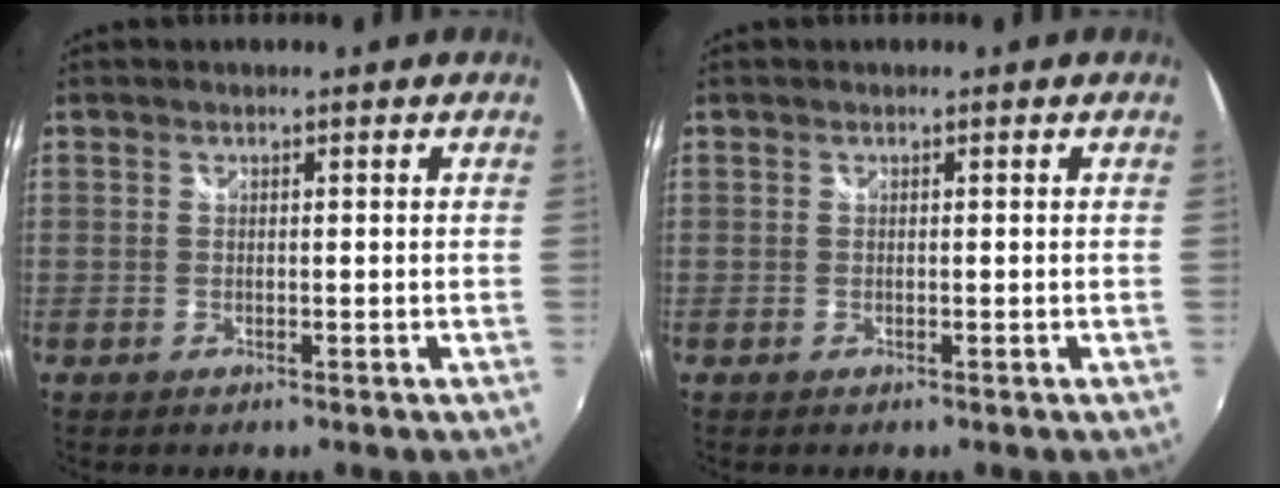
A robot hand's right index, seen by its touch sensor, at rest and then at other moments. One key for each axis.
{"total": 0.0}